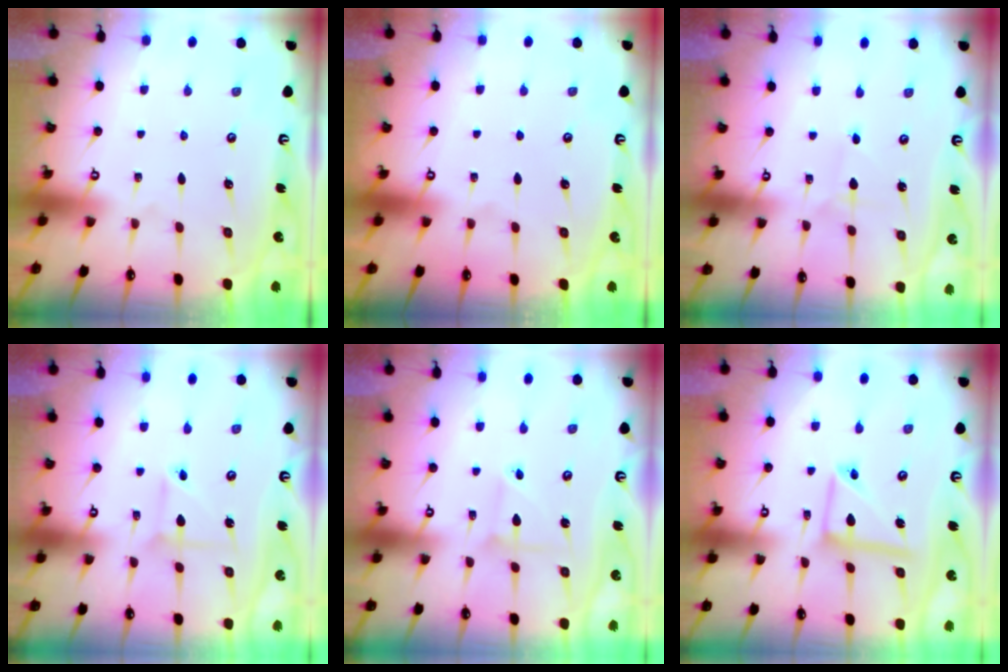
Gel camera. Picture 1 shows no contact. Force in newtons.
{"total": 0.0}
{"total": 1.3, "press": 1.3, "slide": 0.1}
{"total": 3.3, "press": 3.3, "slide": 0.4}
{"total": 2.6, "press": 2.6, "slide": 0.3}
{"total": 10.1, "press": 10.1, "slide": 1.0}